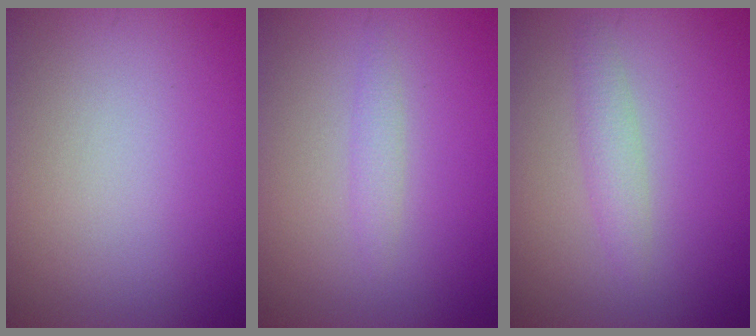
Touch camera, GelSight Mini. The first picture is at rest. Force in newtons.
{"total": 1.2, "press": 1.2, "slide": 0.0}
{"total": 1.7, "press": 1.7, "slide": 0.1}